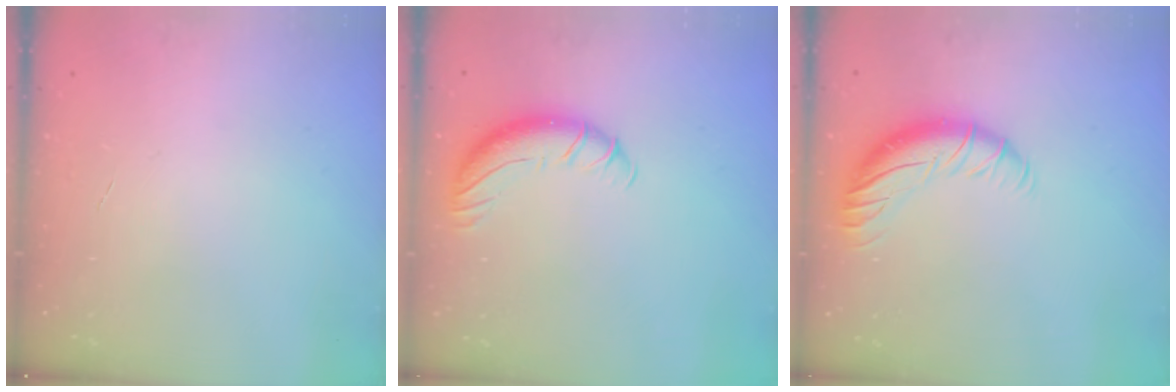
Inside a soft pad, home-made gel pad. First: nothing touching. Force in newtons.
{"total": 8.8, "press": 8.6, "slide": 1.6}
{"total": 11.5, "press": 11.4, "slide": 1.7}